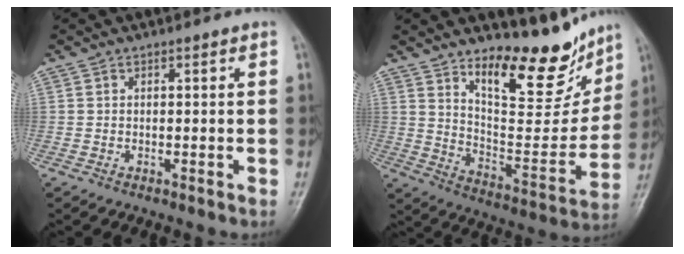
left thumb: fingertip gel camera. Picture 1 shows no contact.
{"total": 18.0, "force": [13.5, 6.6, 10.1], "torque": [-0.087, -0.104, 0.219]}